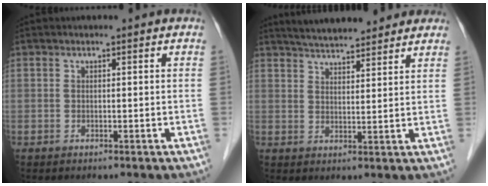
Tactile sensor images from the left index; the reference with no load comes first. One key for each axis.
{"total": 11.2, "fx": 10.1, "fy": 2.4, "fz": 4.3, "tx": -0.060, "ty": 0.023, "tz": 0.142}